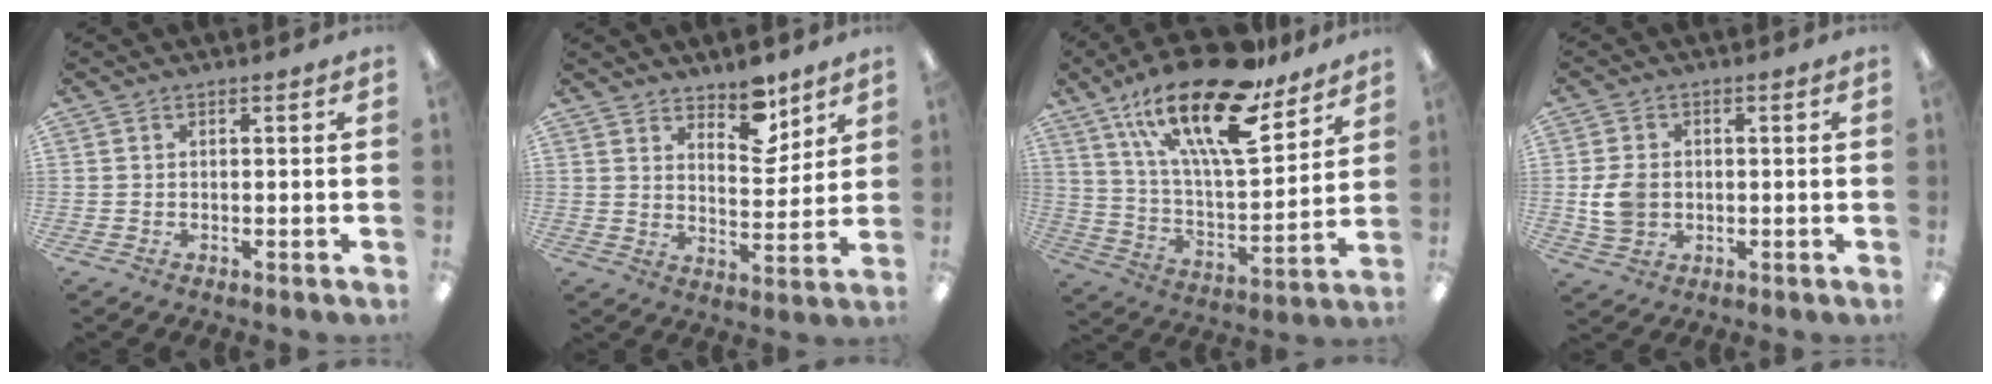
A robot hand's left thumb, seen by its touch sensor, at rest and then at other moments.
{"total": 9.4, "force": [7.4, 4.2, 3.9], "torque": [-0.037, -0.052, 0.129]}
{"total": 24.6, "force": [17.1, 7.7, 15.8], "torque": [-0.269, -0.104, 0.287]}
{"total": 6.6, "force": [-0.3, 5.3, 3.9], "torque": [-0.084, 0.004, -0.006]}